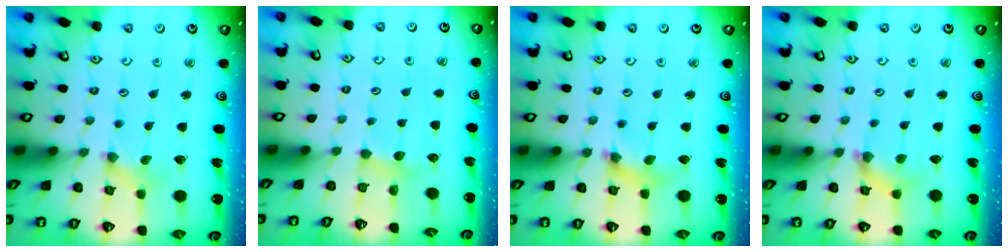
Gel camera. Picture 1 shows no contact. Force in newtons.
{"total": 3.9, "press": 3.9, "slide": 0.6}
{"total": 6.0, "press": 5.9, "slide": 0.7}
{"total": 4.7, "press": 4.7, "slide": 0.5}